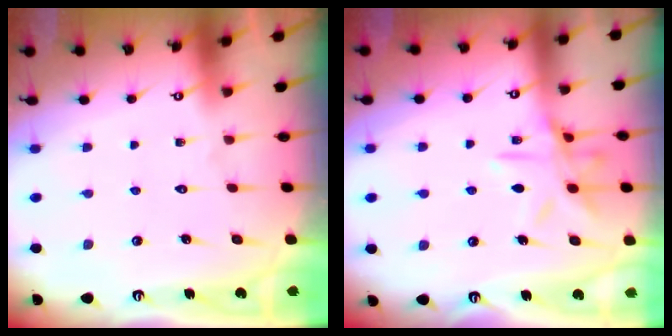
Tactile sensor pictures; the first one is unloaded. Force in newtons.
{"total": 12.0, "press": 11.9, "slide": 0.8}